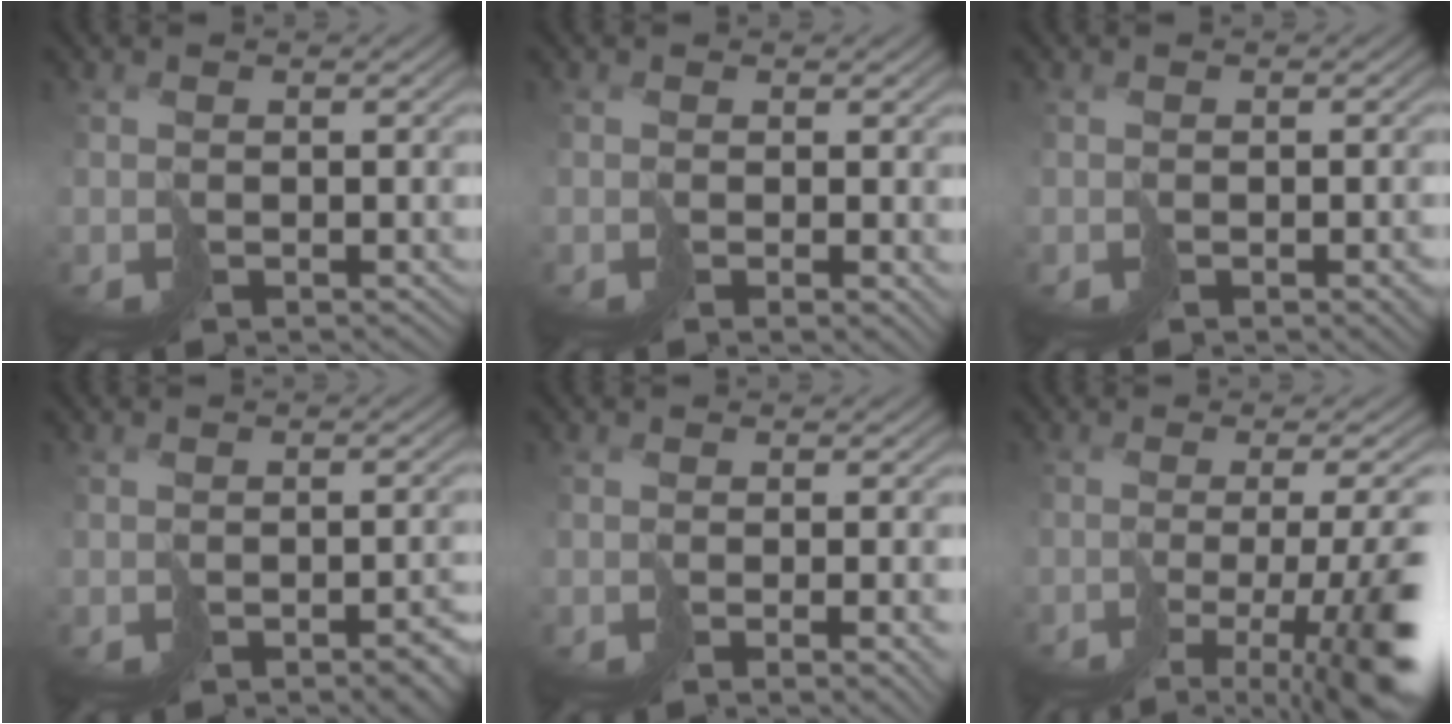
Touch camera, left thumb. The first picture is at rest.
{"total": 1.8, "force": [-0.2, 0.3, 1.7], "torque": [-0.030, -0.003, -0.005]}
{"total": 2.7, "force": [-1.3, 0.8, 2.2], "torque": [-0.033, -0.002, -0.016]}
{"total": 4.1, "force": [-2.4, 1.3, 3.1], "torque": [-0.037, -0.004, -0.032]}
{"total": 3.8, "force": [-1.2, 1.0, 3.5], "torque": [-0.042, -0.007, -0.015]}
{"total": 12.0, "force": [-5.4, 3.3, 10.2], "torque": [-0.144, -0.015, -0.076]}